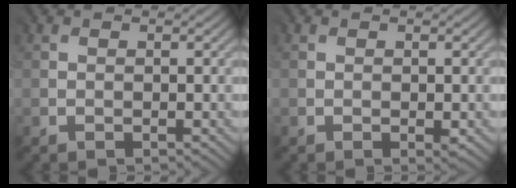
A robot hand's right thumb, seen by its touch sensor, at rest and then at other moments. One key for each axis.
{"total": 1.3, "fx": -0.2, "fy": 0.5, "fz": 1.1, "tx": -0.018, "ty": -0.004, "tz": -0.001}